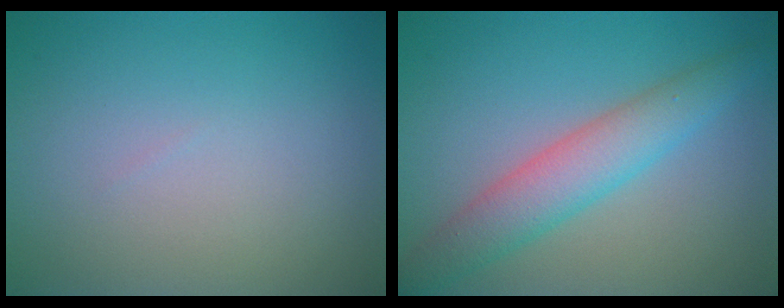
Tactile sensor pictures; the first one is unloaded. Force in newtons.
{"total": 4.5, "press": 4.5, "slide": 0.1}